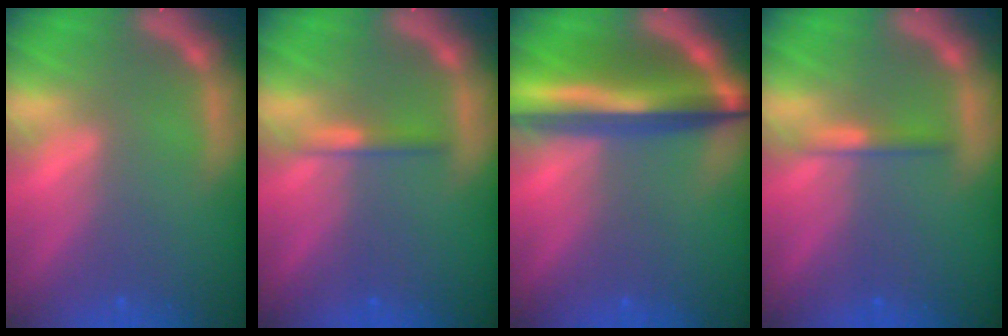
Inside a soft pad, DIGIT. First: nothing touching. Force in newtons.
{"total": 1.4}
{"total": 10.0}
{"total": 1.4}